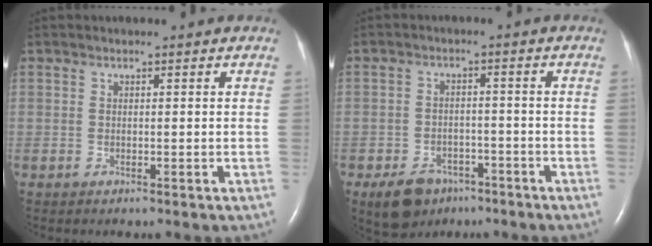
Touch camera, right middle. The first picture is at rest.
{"total": 6.8, "force": [-4.5, 4.3, 2.7], "torque": [-0.054, 0.000, -0.067]}